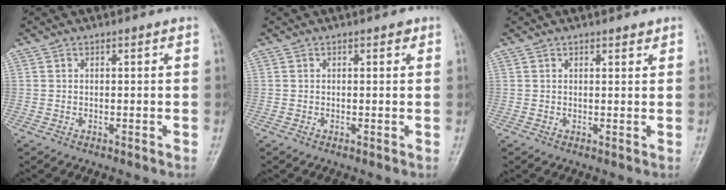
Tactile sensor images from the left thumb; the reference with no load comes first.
{"total": 0.8, "force": [0.4, 0.4, 0.5], "torque": [-0.001, -0.001, 0.002]}
{"total": 1.4, "force": [1.1, 0.5, 0.7], "torque": [-0.007, -0.007, 0.014]}